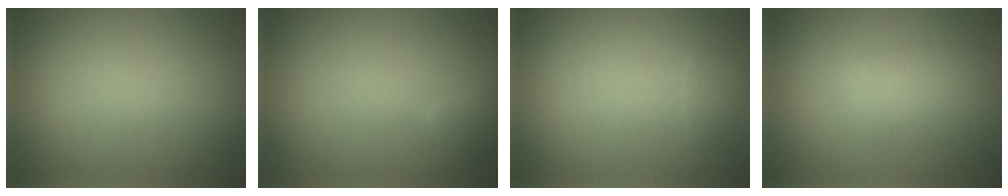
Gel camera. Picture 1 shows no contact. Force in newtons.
{"total": 0.8, "press": 0.8, "slide": 0.1}
{"total": 0.7, "press": 0.7, "slide": 0.2}
{"total": 2.1, "press": 2.1, "slide": 0.1}